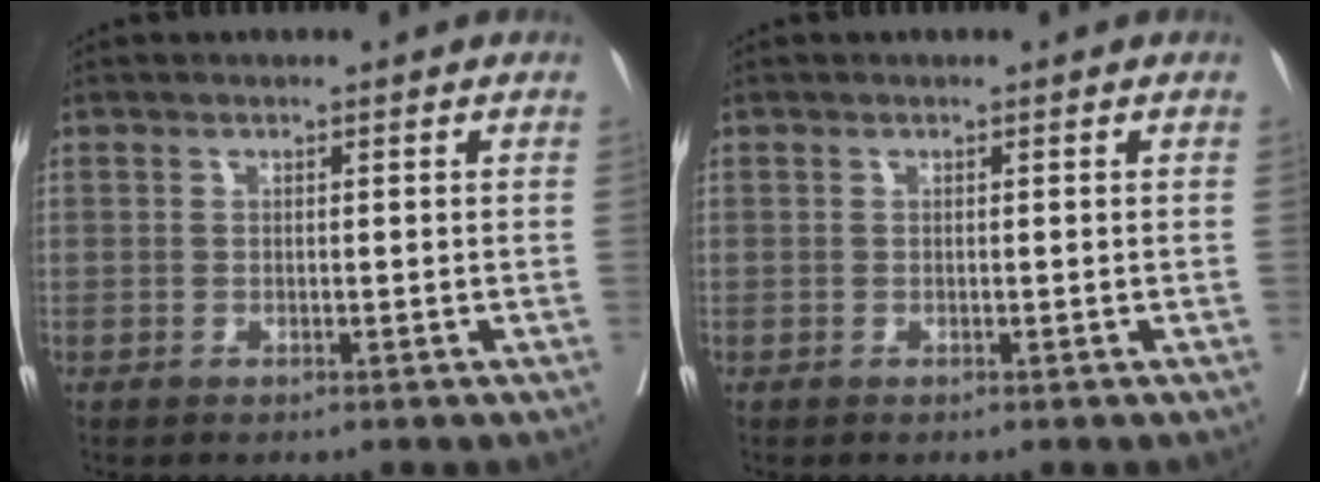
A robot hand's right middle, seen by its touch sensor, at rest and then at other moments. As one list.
[{"total": 0.0}]